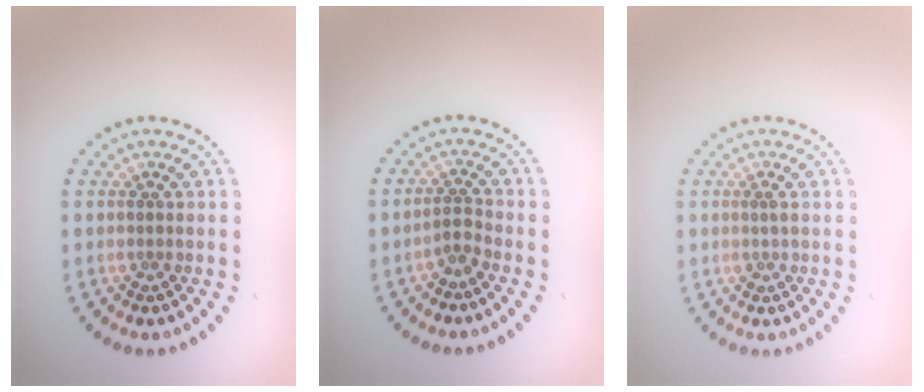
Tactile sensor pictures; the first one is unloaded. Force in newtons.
{"total": 1.4, "press": 1.0, "slide": 0.9}
{"total": 0.6, "press": 0.6, "slide": 0.3}